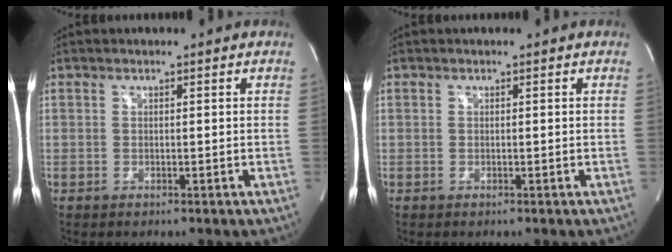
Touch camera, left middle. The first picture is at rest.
{"total": 0.0}